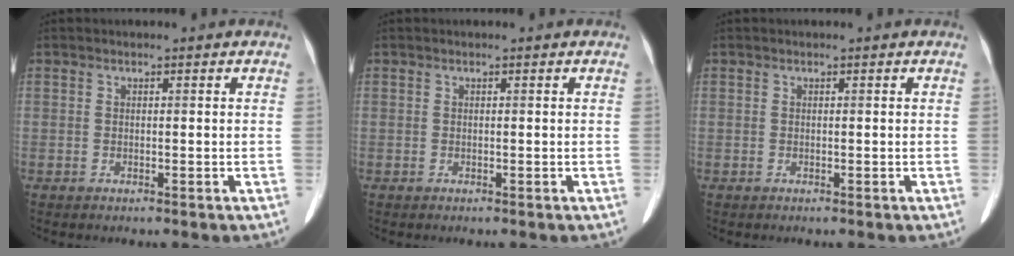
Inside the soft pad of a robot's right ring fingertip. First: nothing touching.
{"total": 0.0}
{"total": 0.0}